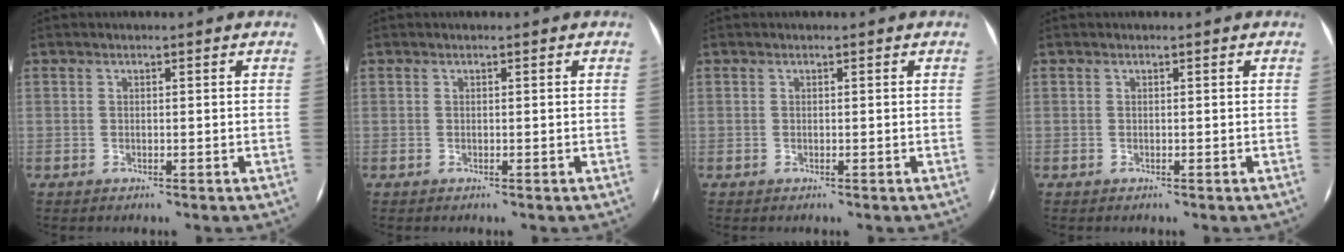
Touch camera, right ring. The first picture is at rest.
{"total": 0.0}
{"total": 0.0}
{"total": 0.0}